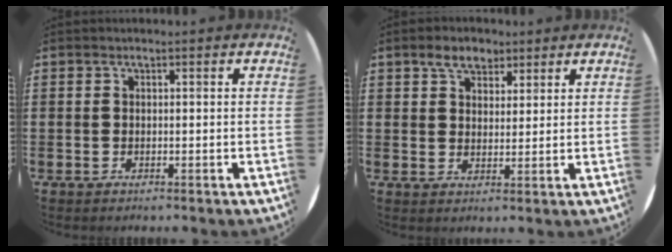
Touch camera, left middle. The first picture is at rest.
{"total": 4.0, "force": [3.0, 2.3, 1.4], "torque": [-0.018, 0.005, 0.053]}